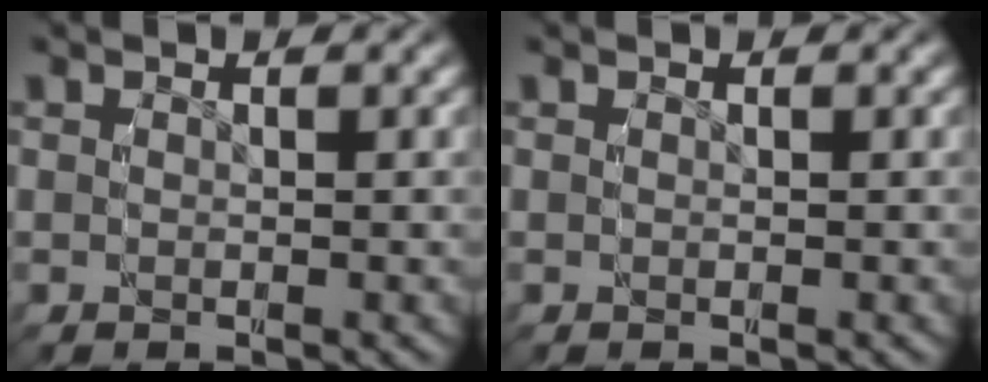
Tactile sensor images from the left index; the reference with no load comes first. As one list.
[{"total": 0.0}]